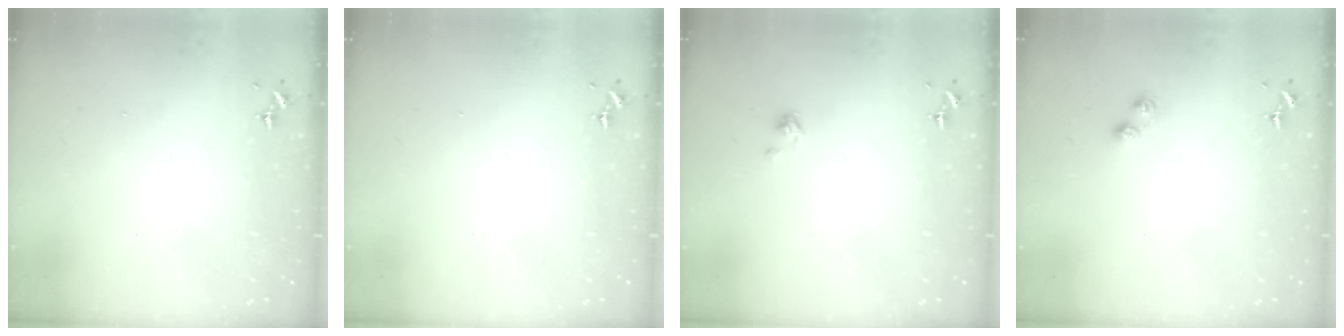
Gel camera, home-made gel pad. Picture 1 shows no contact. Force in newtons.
{"total": 0.0}
{"total": 2.4, "press": 2.4, "slide": 0.3}
{"total": 3.7, "press": 3.7, "slide": 0.5}